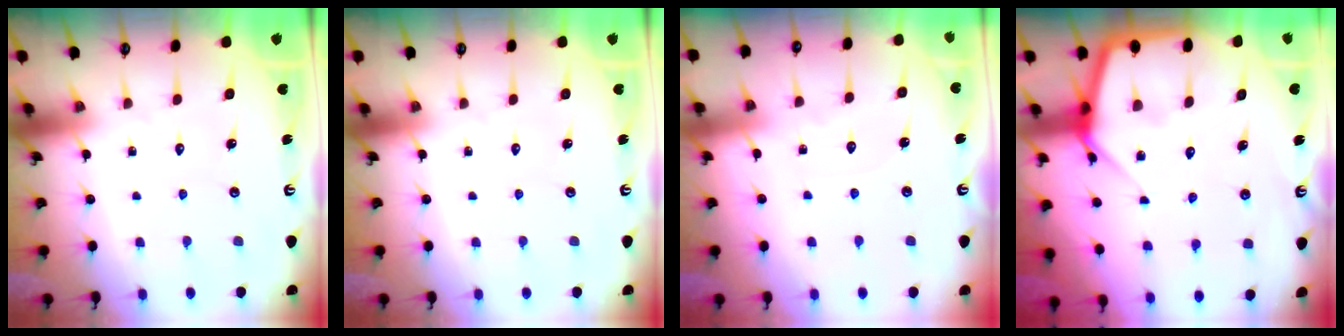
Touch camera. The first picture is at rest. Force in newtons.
{"total": 0.0}
{"total": 3.9, "press": 3.9, "slide": 0.4}
{"total": 8.2, "press": 8.2, "slide": 0.5}